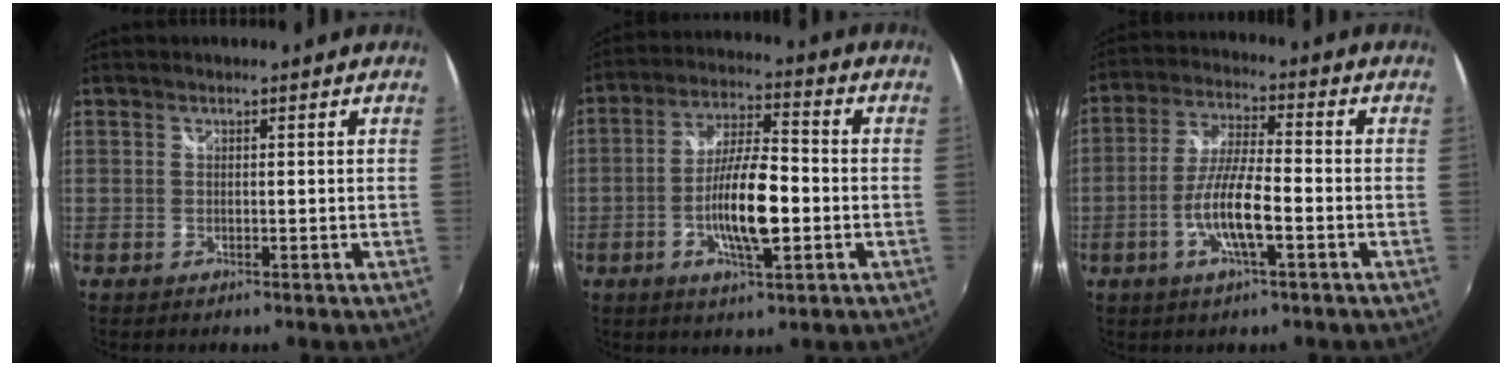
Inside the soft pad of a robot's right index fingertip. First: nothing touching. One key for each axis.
{"total": 11.3, "fx": -2.9, "fy": 3.0, "fz": 10.4, "tx": -0.202, "ty": 0.001, "tz": -0.055}
{"total": 9.1, "fx": -3.3, "fy": 1.6, "fz": 8.4, "tx": -0.170, "ty": -0.003, "tz": -0.062}